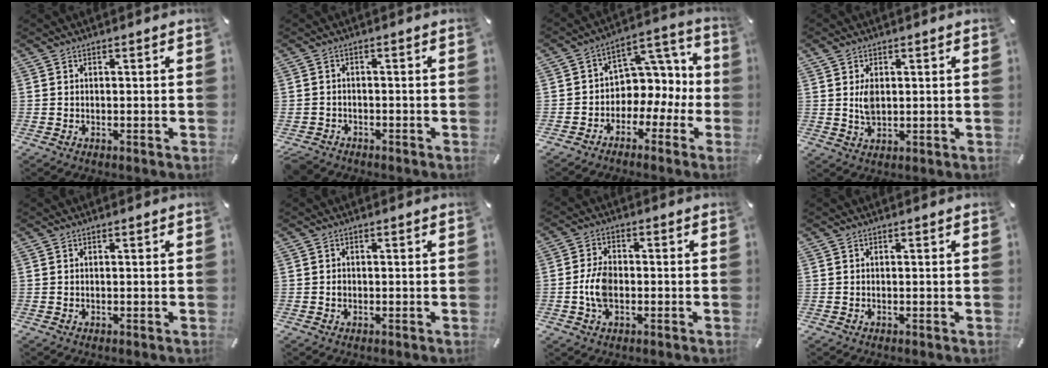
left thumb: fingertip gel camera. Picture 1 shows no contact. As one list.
[{"total": 2.6, "force": [-2.0, 1.6, 0.6], "torque": [-0.026, 0.008, -0.045]}, {"total": 8.9, "force": [0.0, 8.0, 3.9], "torque": [-0.045, -0.006, 0.005]}, {"total": 4.1, "force": [0.9, 2.5, 3.1], "torque": [-0.067, -0.003, 0.011]}, {"total": 0.0}, {"total": 0.7, "force": [-0.1, 0.6, 0.3], "torque": [-0.006, 0.003, -0.004]}, {"total": 6.3, "force": [-1.1, 3.9, 4.8], "torque": [-0.103, 0.005, -0.023]}, {"total": 0.0}]